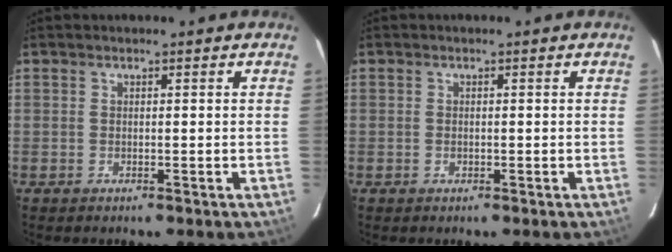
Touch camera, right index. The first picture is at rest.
{"total": 0.7, "force": [-0.2, 0.6, 0.4], "torque": [-0.005, -0.001, -0.003]}